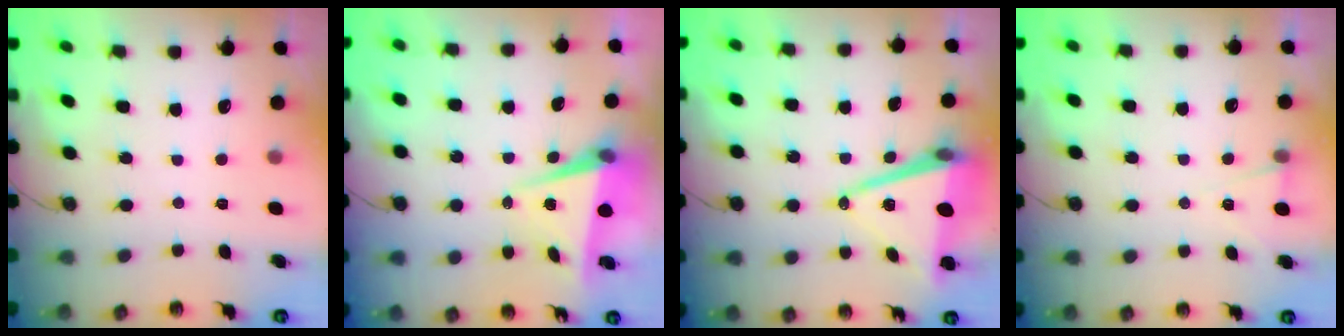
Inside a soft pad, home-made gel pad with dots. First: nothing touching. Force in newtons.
{"total": 5.2, "press": 5.0, "slide": 1.1}
{"total": 13.6, "press": 13.0, "slide": 4.1}
{"total": 5.3, "press": 3.2, "slide": 4.2}